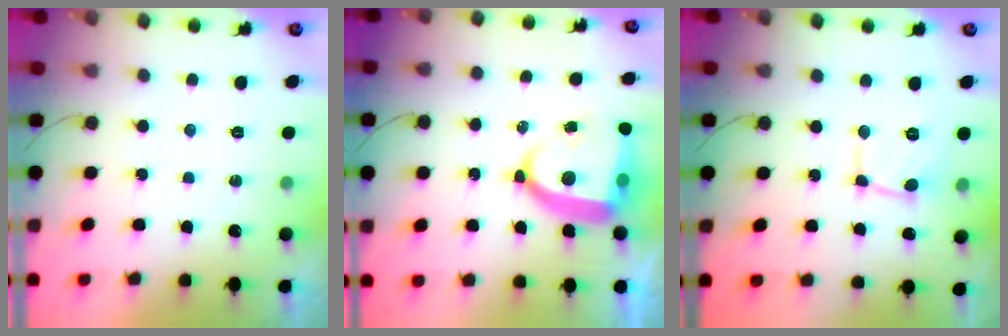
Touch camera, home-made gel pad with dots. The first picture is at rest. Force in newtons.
{"total": 13.7, "press": 13.6, "slide": 1.8}
{"total": 4.0, "press": 3.9, "slide": 0.6}